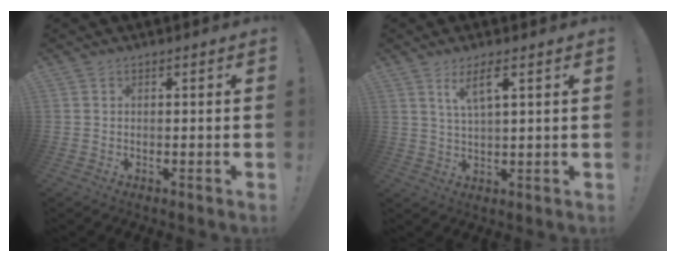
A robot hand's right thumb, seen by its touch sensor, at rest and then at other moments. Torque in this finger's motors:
{"motor_torque": [0.19, 0.20, -0.06, 0.21, 0.31]}